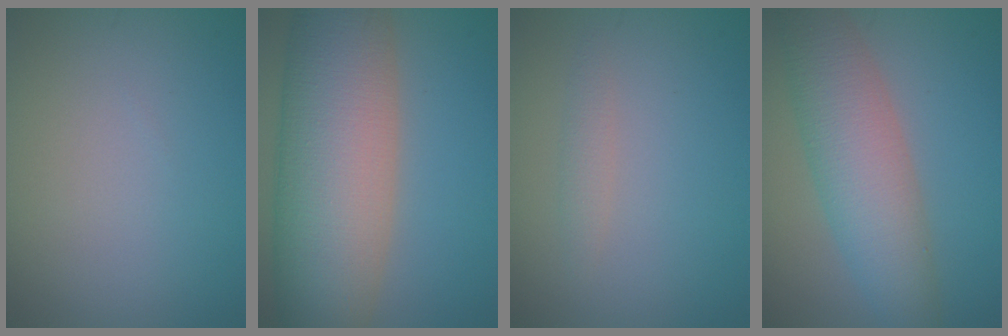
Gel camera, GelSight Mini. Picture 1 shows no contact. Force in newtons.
{"total": 13.2, "press": 13.2, "slide": 0.7}
{"total": 1.1, "press": 1.1, "slide": 0.1}
{"total": 6.8, "press": 6.8, "slide": 0.2}